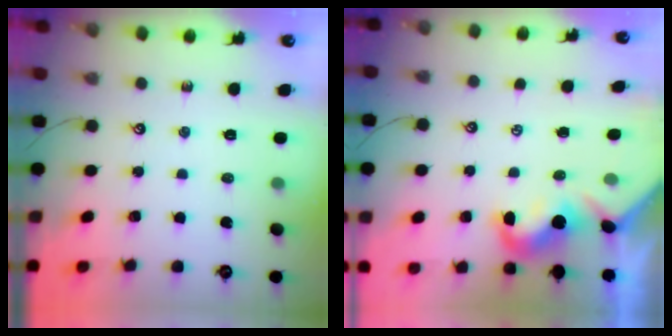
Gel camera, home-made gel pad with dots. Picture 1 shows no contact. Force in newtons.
{"total": 1.9, "press": 1.8, "slide": 0.6}